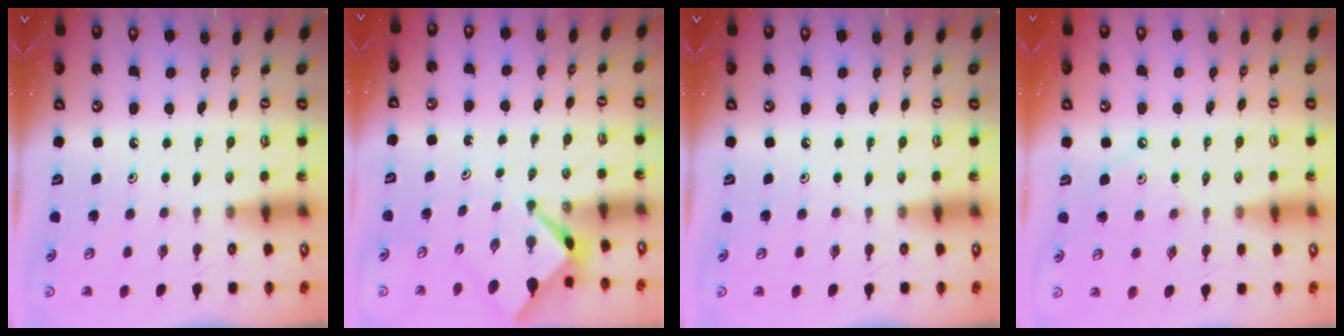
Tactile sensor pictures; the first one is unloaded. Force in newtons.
{"total": 2.2, "press": 2.2, "slide": 0.1}
{"total": 0.0}
{"total": 1.8, "press": 1.8, "slide": 0.3}